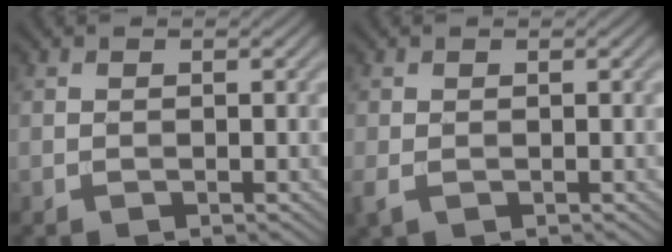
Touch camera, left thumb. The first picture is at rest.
{"total": 1.7, "force": [-0.5, 1.0, 1.2], "torque": [-0.041, -0.007, -0.012]}